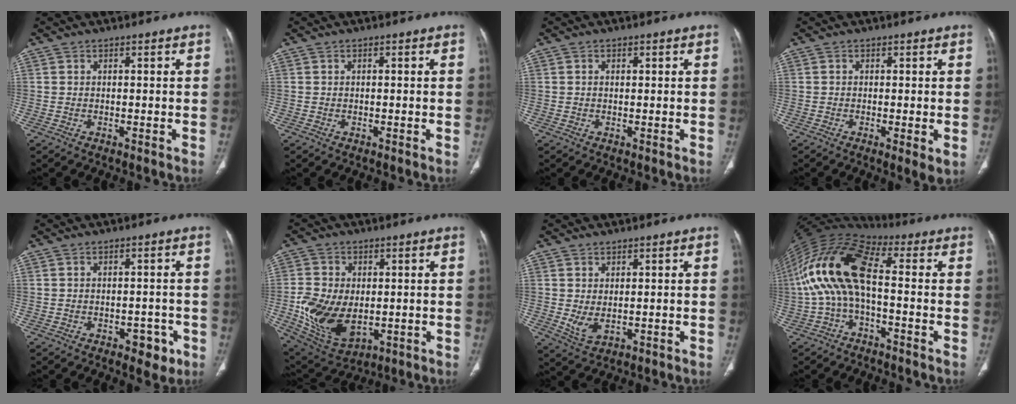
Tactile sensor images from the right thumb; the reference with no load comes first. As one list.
[{"total": 0.0}, {"total": 0.6, "force": [0.3, 0.3, 0.4], "torque": [-0.011, 0.003, 0.006]}, {"total": 2.7, "force": [-0.4, 0.5, 2.6], "torque": [-0.048, -0.014, -0.010]}, {"total": 4.0, "force": [-2.1, 2.4, 2.4], "torque": [-0.010, 0.012, -0.022]}, {"total": 14.2, "force": [-1.6, 9.4, 10.6], "torque": [-0.191, -0.008, -0.005]}, {"total": 3.4, "force": [0.2, 1.9, 2.8], "torque": [-0.056, -0.006, 0.016]}, {"total": 15.2, "force": [-1.1, 6.6, 13.7], "torque": [-0.279, 0.045, -0.030]}]